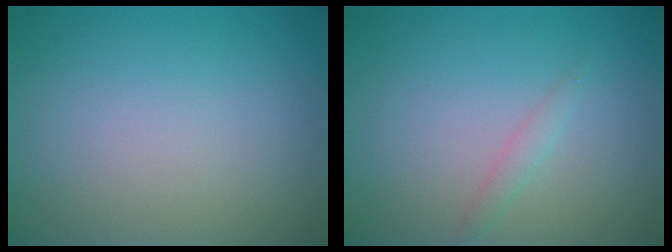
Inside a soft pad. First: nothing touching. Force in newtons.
{"total": 0.9, "press": 0.9, "slide": 0.0}